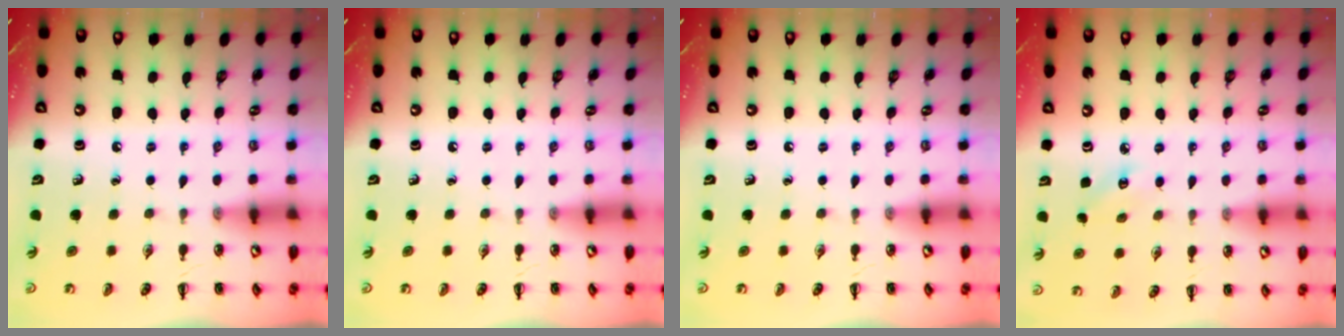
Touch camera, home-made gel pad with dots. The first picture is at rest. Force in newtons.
{"total": 0.0}
{"total": 0.0}
{"total": 3.5, "press": 3.4, "slide": 0.9}